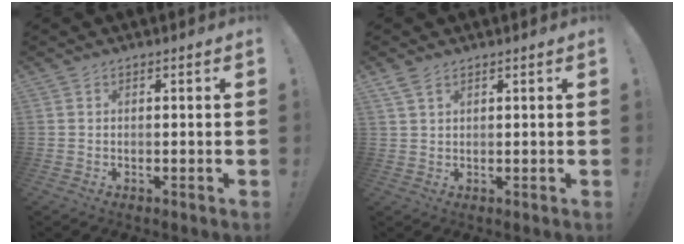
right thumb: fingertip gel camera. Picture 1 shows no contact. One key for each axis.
{"total": 3.0, "fx": 2.0, "fy": 1.4, "fz": 1.8, "tx": -0.033, "ty": -0.006, "tz": 0.038}